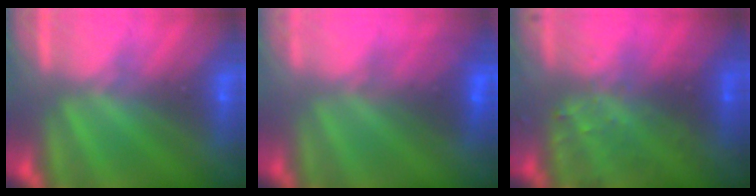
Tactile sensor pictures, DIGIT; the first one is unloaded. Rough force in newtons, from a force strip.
{"total": 2.8}
{"total": 7.8}